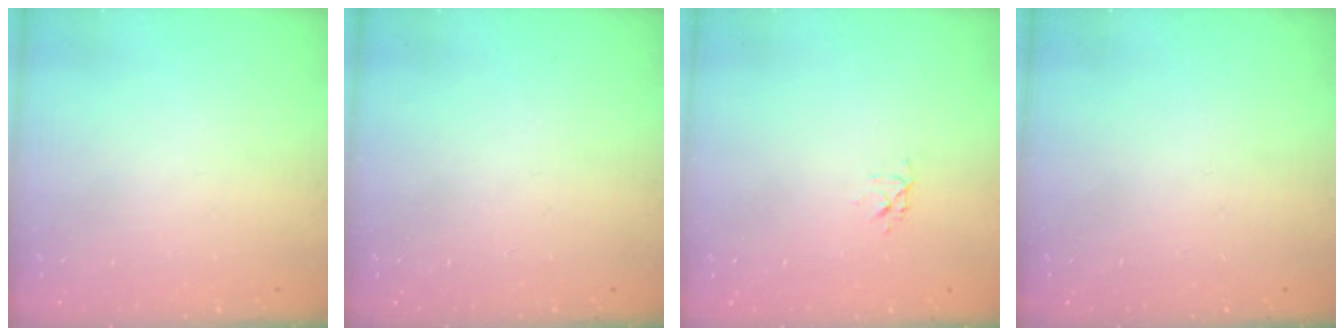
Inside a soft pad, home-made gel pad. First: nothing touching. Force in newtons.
{"total": 0.0}
{"total": 3.2, "press": 3.2, "slide": 0.3}
{"total": 0.0}